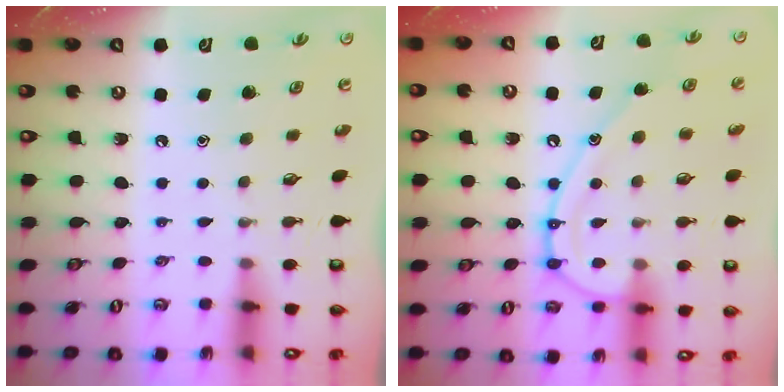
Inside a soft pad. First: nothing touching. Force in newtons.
{"total": 12.9, "press": 12.9, "slide": 1.3}